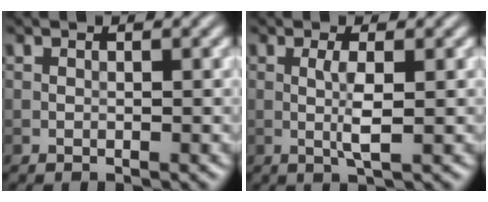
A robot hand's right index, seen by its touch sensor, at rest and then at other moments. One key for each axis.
{"total": 2.3, "fx": 0.0, "fy": 0.2, "fz": 2.3, "tx": -0.046, "ty": 0.001, "tz": -0.002}